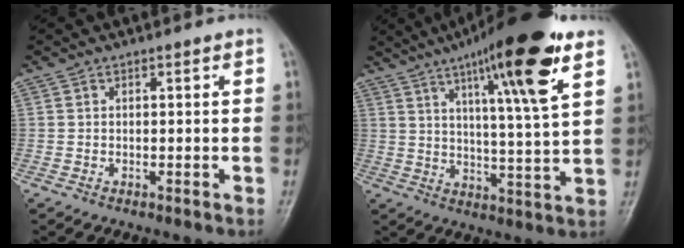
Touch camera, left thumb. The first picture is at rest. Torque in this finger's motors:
{"motor_torque": [1.02, 0.10, 1.81, -0.96, 0.52]}